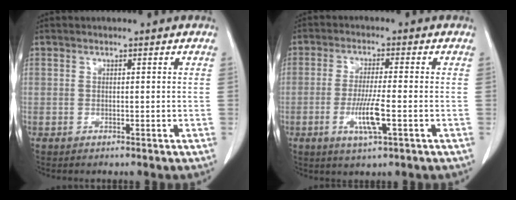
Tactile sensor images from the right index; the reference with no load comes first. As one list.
[{"total": 6.4, "force": [-1.9, 0.3, 6.1], "torque": [-0.120, -0.013, -0.035]}]